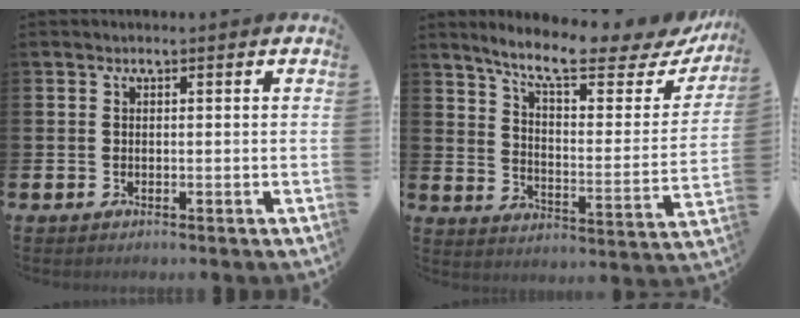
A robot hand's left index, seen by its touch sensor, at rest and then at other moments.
{"total": 10.1, "force": [8.5, 1.8, 5.3], "torque": [-0.115, -0.060, 0.136]}